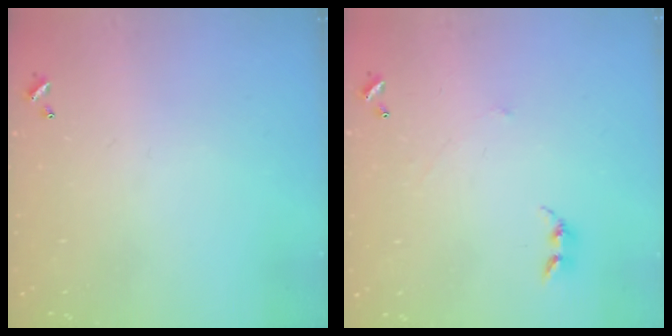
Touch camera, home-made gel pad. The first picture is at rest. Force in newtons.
{"total": 2.6, "press": 2.6, "slide": 0.3}